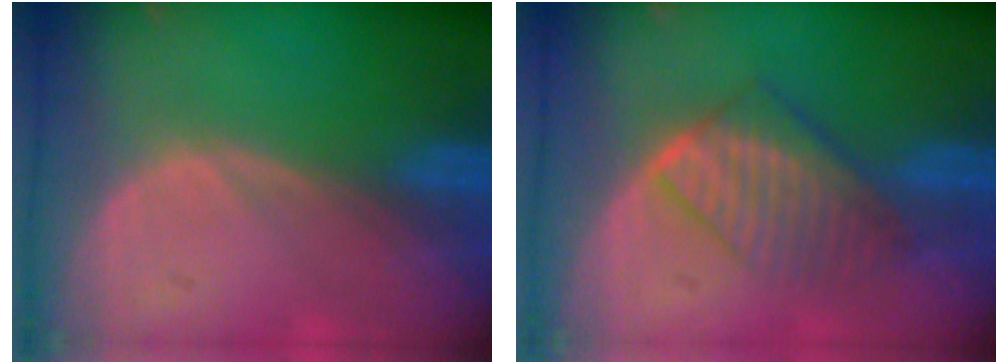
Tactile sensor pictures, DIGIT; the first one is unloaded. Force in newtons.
{"total": 6.7, "press": 6.4, "slide": 1.9}